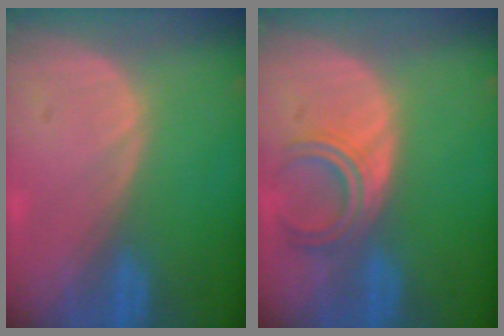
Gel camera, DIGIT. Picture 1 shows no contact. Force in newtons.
{"total": 4.5, "press": 4.5, "slide": 0.7}